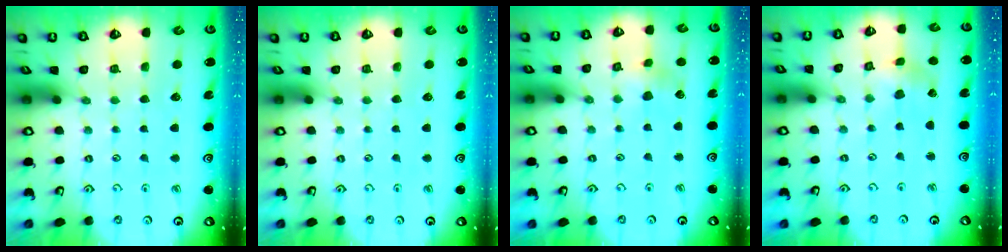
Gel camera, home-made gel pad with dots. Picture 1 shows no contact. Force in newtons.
{"total": 0.0}
{"total": 4.8, "press": 4.7, "slide": 0.4}
{"total": 1.4, "press": 1.3, "slide": 0.3}